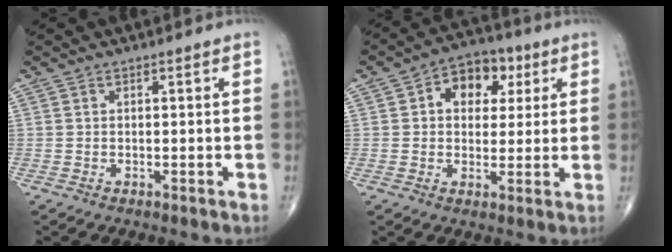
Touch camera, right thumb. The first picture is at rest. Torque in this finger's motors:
{"motor_torque": [-0.42, 0.69, 0.27, 0.18, 0.12]}